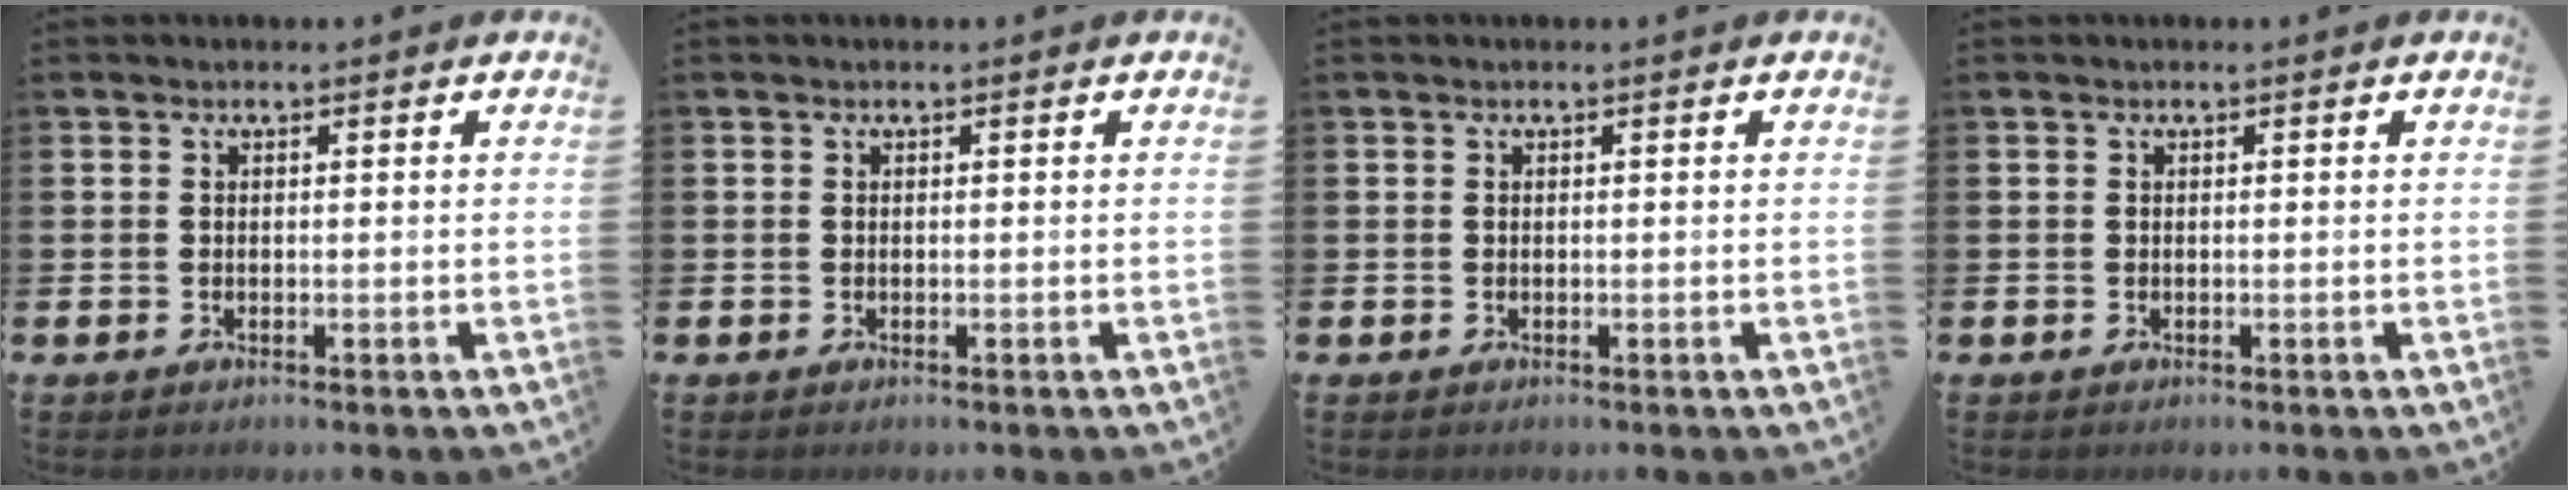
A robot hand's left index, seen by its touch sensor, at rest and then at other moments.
{"total": 0.0}
{"total": 0.0}
{"total": 0.0}